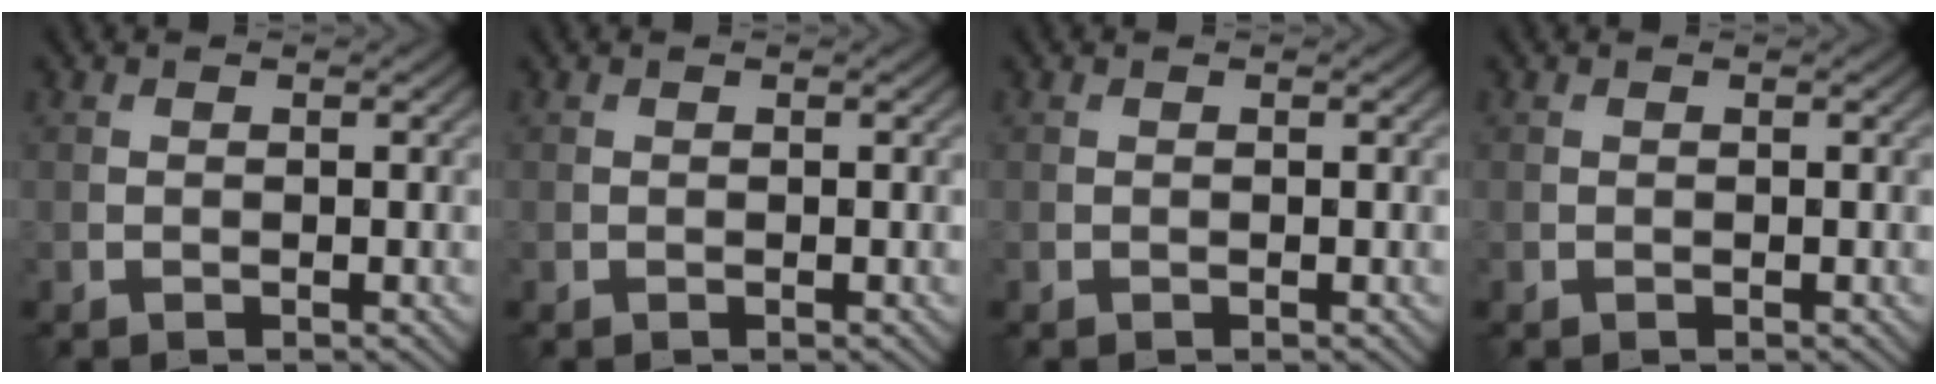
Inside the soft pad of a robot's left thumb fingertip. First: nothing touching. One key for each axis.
{"total": 0.0}
{"total": 0.0}
{"total": 0.0}